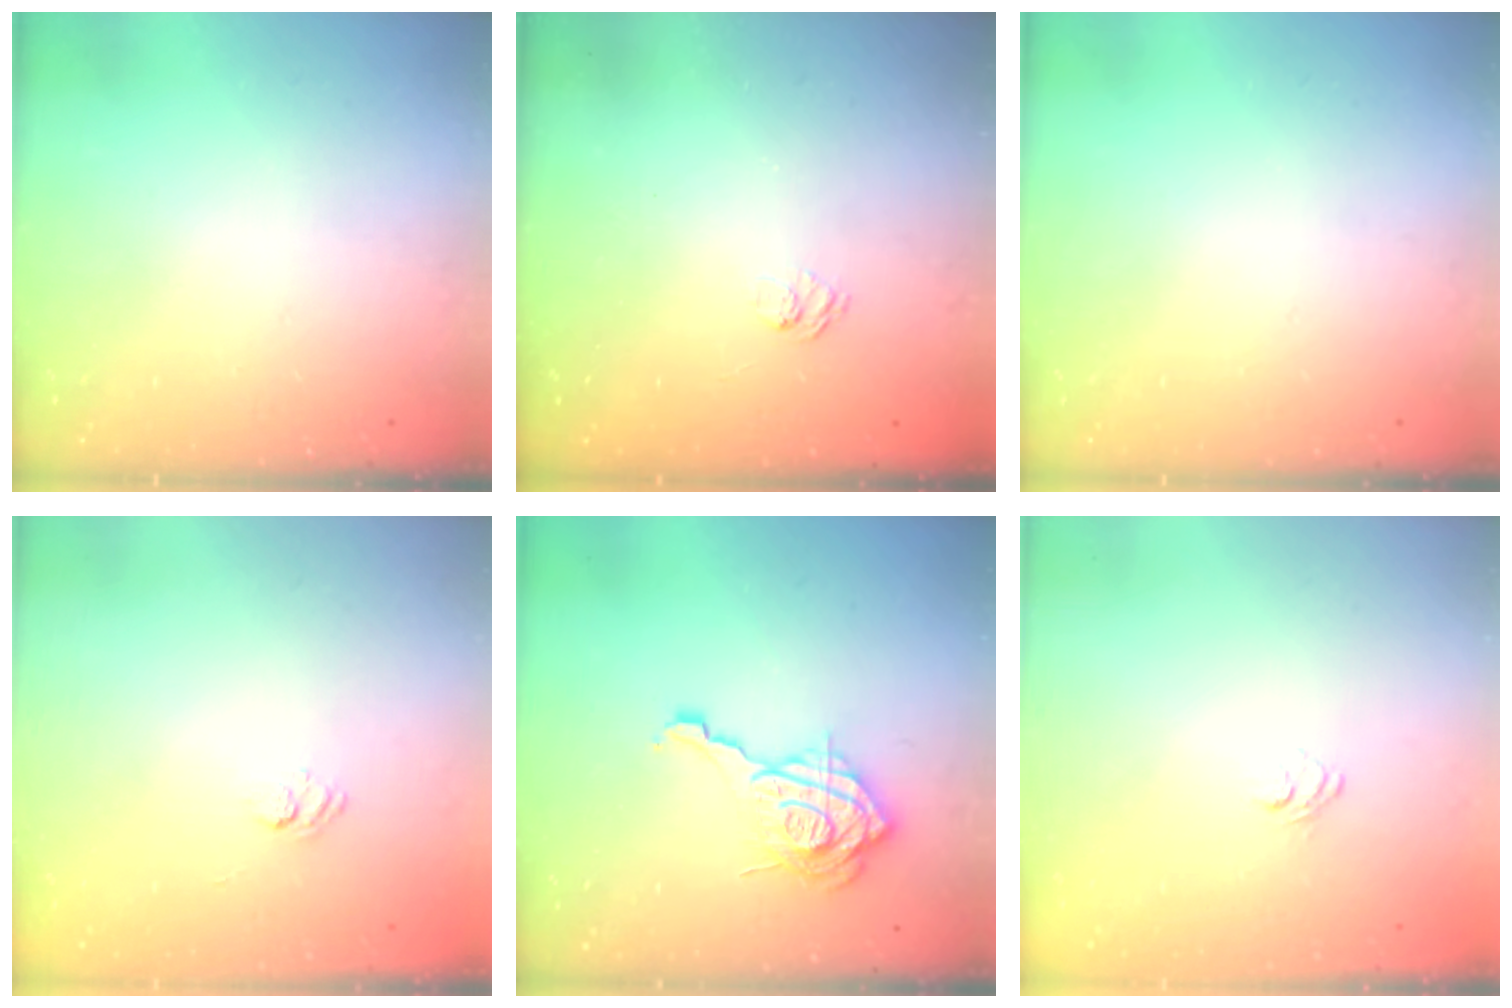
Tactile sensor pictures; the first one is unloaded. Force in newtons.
{"total": 2.4, "press": 2.0, "slide": 1.3}
{"total": 0.0}
{"total": 3.3, "press": 3.1, "slide": 1.1}
{"total": 15.6, "press": 15.6, "slide": 1.4}
{"total": 4.3, "press": 4.0, "slide": 1.4}